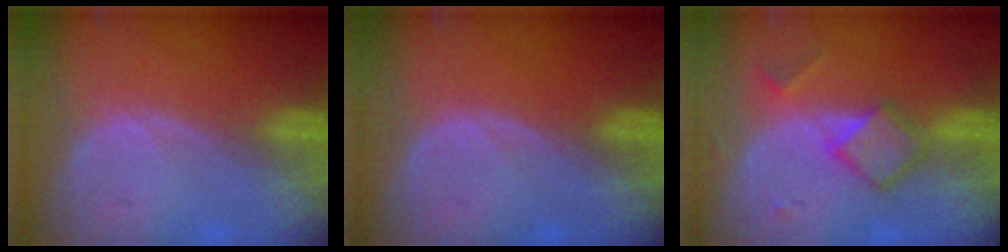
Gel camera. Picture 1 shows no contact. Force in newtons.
{"total": 0.0}
{"total": 5.4, "press": 5.4, "slide": 0.1}